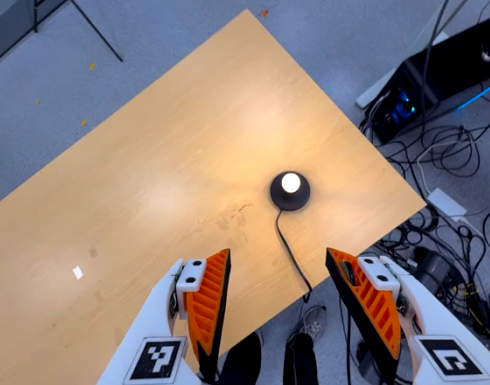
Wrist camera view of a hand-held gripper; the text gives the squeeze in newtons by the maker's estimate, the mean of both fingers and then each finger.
{"total": 0.0}